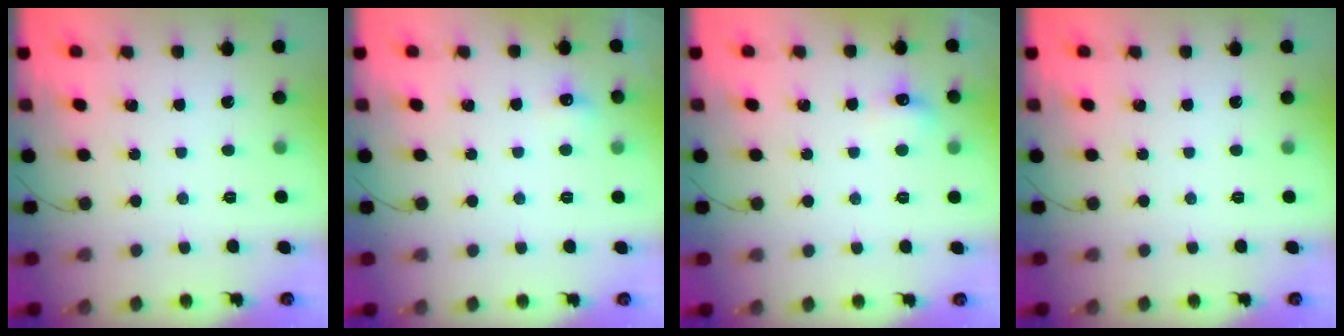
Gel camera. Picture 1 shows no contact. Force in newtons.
{"total": 4.3, "press": 4.2, "slide": 1.2}
{"total": 5.9, "press": 5.7, "slide": 1.6}
{"total": 0.0}